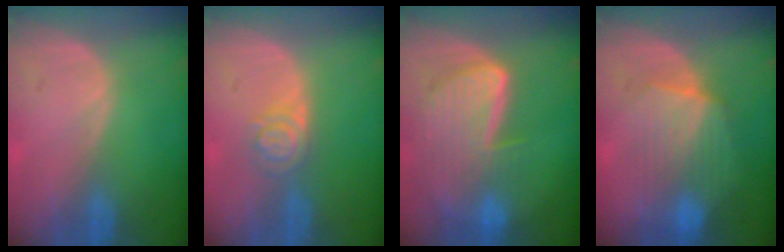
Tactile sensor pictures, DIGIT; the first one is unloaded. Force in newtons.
{"total": 4.1, "press": 3.8, "slide": 1.7}
{"total": 9.2, "press": 8.1, "slide": 4.3}
{"total": 7.7, "press": 7.6, "slide": 0.7}